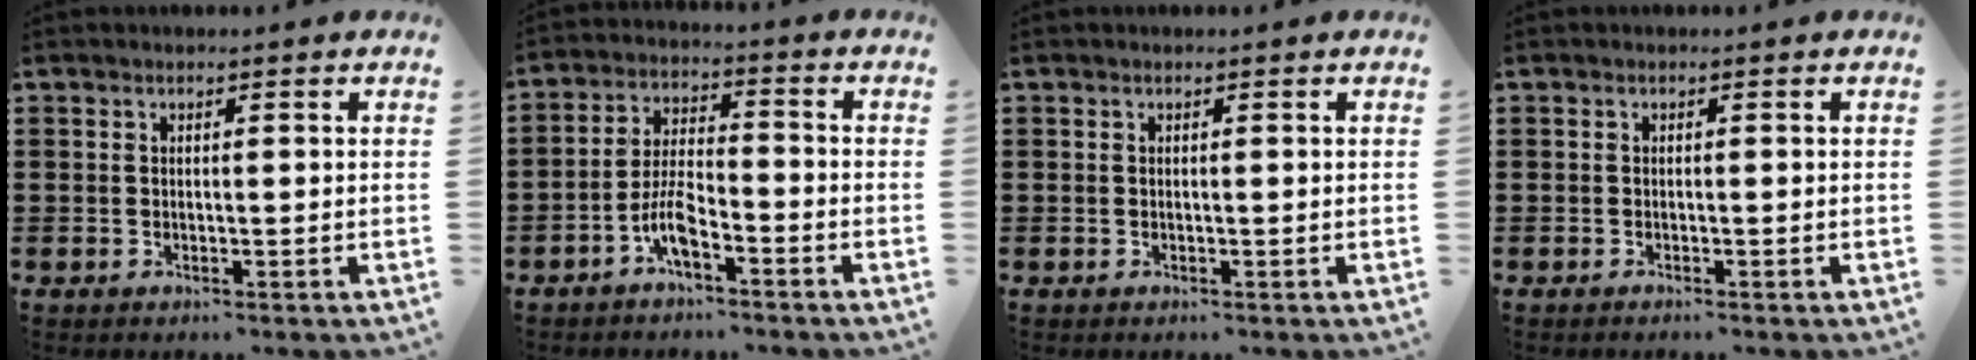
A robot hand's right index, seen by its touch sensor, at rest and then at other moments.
{"total": 5.9, "force": [-3.4, 1.8, 4.4], "torque": [-0.103, -0.001, -0.067]}
{"total": 0.0}
{"total": 0.6, "force": [-0.5, -0.2, 0.1], "torque": [-0.002, -0.003, -0.011]}